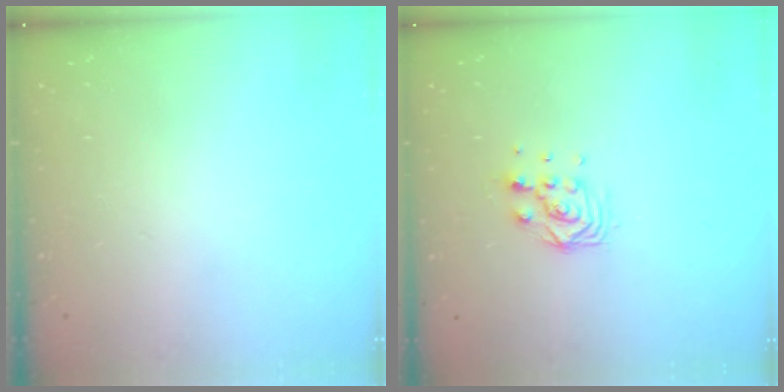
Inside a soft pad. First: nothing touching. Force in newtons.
{"total": 6.6, "press": 6.6, "slide": 0.5}